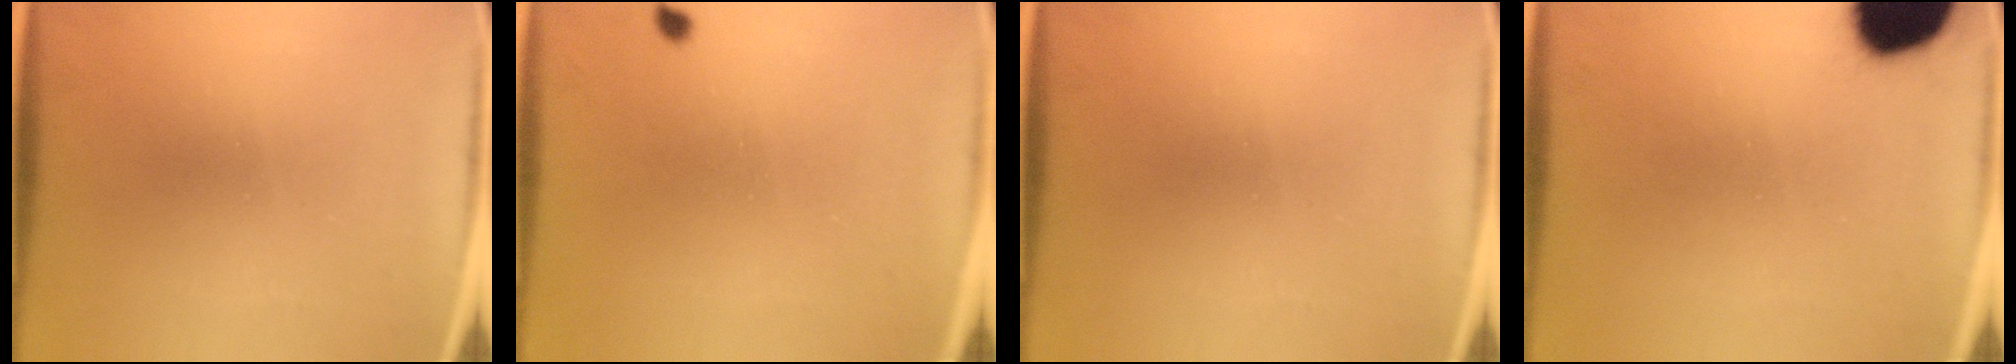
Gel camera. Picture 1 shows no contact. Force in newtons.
{"total": 0.7}
{"total": 0.0}
{"total": 17.2}